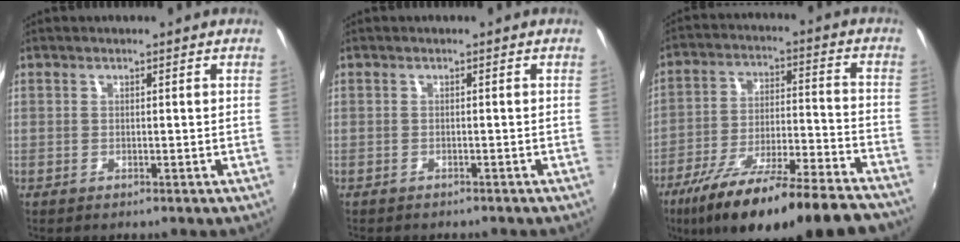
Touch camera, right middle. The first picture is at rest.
{"total": 1.7, "force": [-1.5, 0.5, 0.4], "torque": [-0.014, -0.009, -0.020]}
{"total": 25.9, "force": [-21.3, 4.0, 14.1], "torque": [-0.242, -0.055, -0.315]}